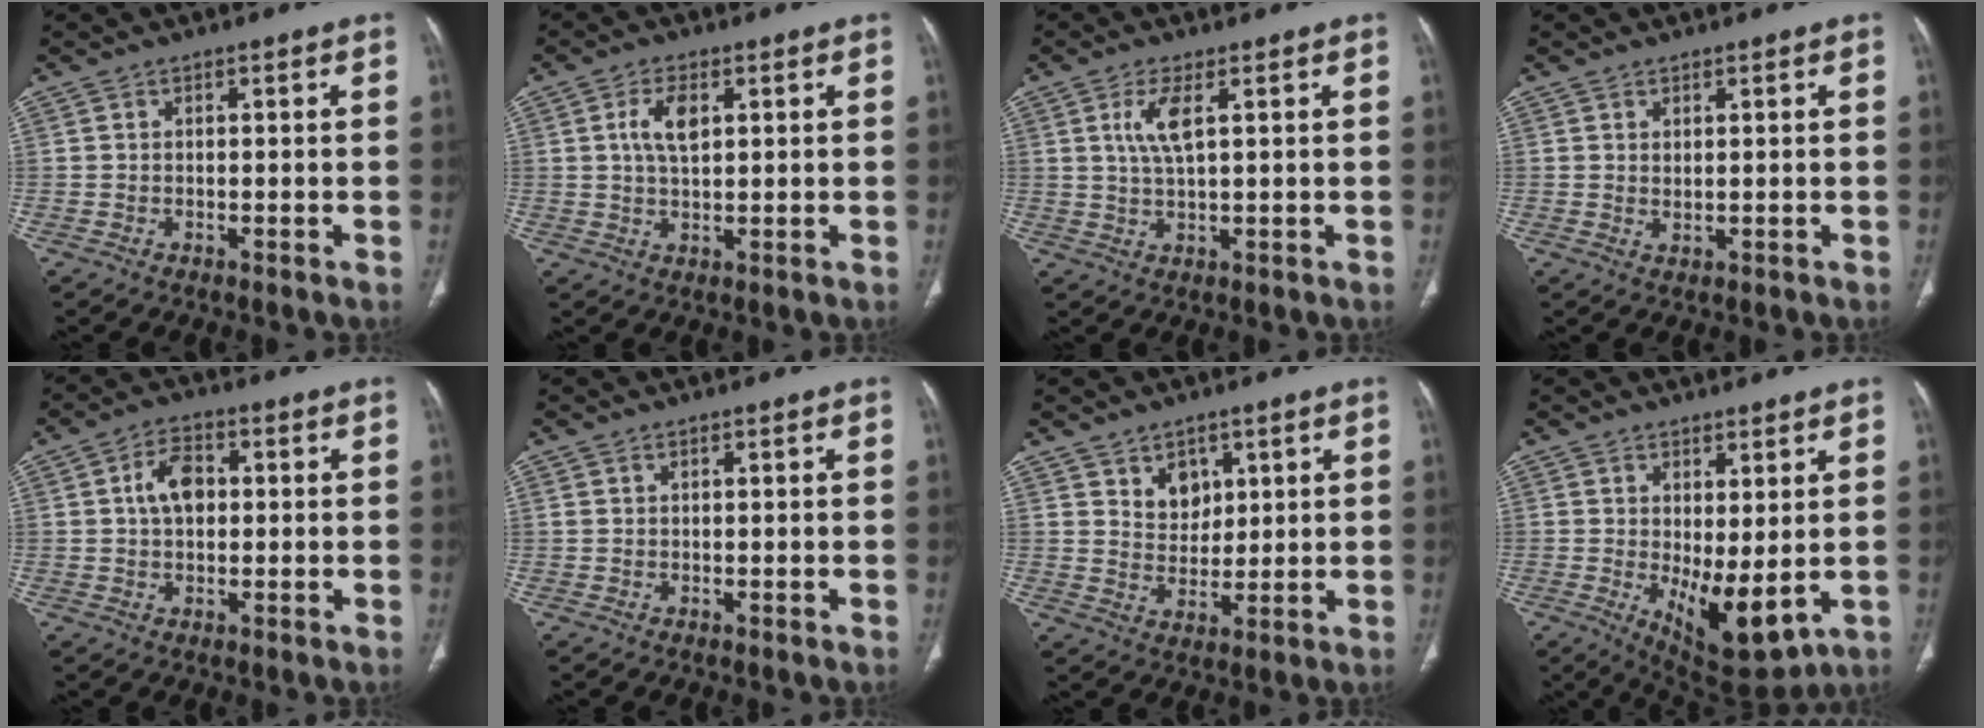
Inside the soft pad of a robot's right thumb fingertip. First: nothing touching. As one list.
[{"total": 5.1, "force": [1.5, 2.5, 4.1], "torque": [-0.081, -0.001, 0.030]}, {"total": 4.8, "force": [1.6, 1.2, 4.4], "torque": [-0.102, -0.006, 0.039]}, {"total": 1.0, "force": [0.5, 0.3, 0.8], "torque": [-0.015, -0.008, 0.014]}, {"total": 6.1, "force": [0.9, 3.9, 4.5], "torque": [-0.072, 0.010, 0.010]}, {"total": 0.5, "force": [0.4, 0.2, 0.3], "torque": [-0.007, 0.005, 0.010]}, {"total": 5.4, "force": [2.9, 3.9, 2.3], "torque": [-0.012, -0.024, 0.056]}, {"total": 9.8, "force": [-0.6, 4.0, 8.9], "torque": [-0.131, -0.021, 0.013]}]